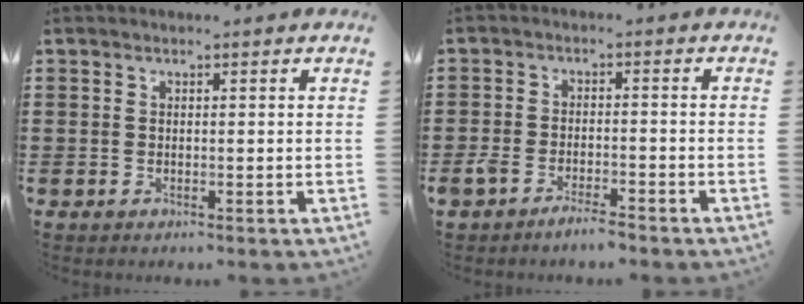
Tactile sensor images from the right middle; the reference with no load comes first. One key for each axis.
{"total": 3.2, "fx": -2.8, "fy": 0.8, "fz": 1.5, "tx": -0.033, "ty": 0.004, "tz": -0.057}